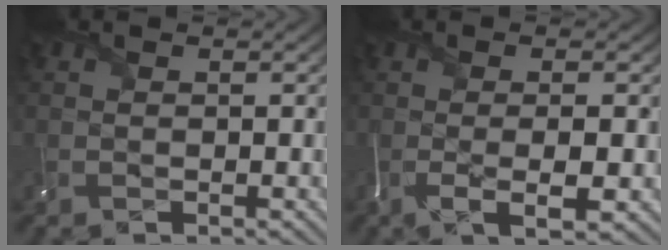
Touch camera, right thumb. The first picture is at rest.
{"total": 4.1, "force": [-1.1, 0.3, 3.9], "torque": [-0.065, -0.006, -0.020]}